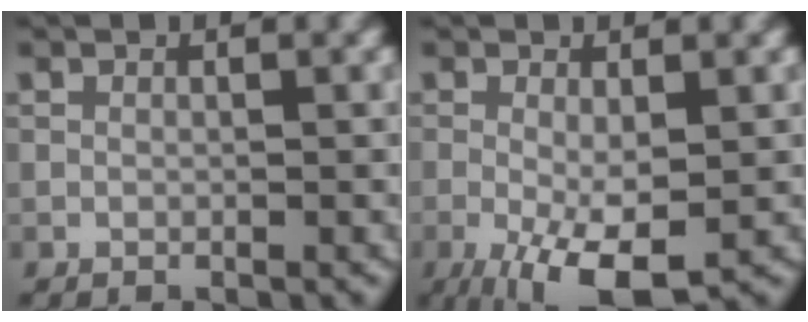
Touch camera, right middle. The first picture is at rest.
{"total": 6.0, "force": [-1.9, 2.0, 5.3], "torque": [-0.106, -0.017, -0.030]}